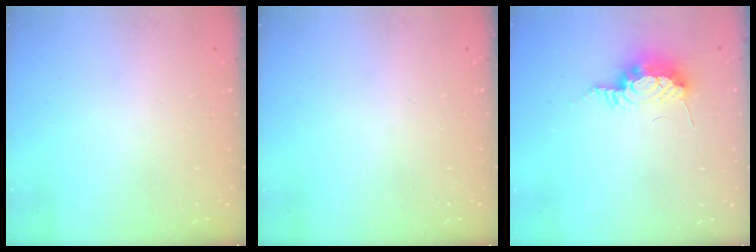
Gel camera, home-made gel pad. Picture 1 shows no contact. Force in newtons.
{"total": 0.0}
{"total": 12.9, "press": 10.5, "slide": 7.5}